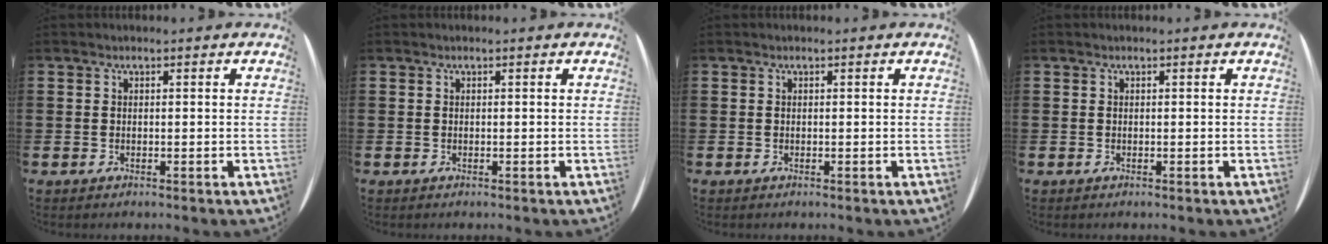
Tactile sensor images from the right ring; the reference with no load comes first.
{"total": 0.0}
{"total": 0.0}
{"total": 0.0}